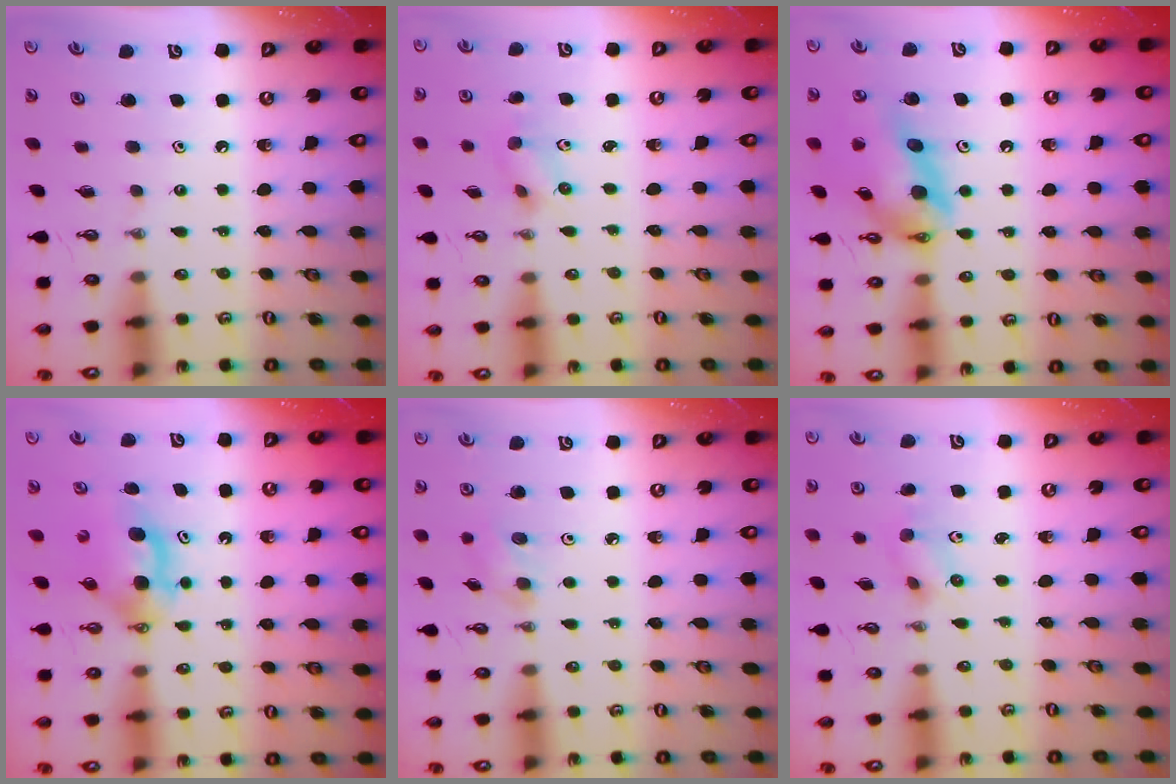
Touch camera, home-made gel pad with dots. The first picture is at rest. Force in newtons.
{"total": 2.8, "press": 2.6, "slide": 1.1}
{"total": 15.2, "press": 15.2, "slide": 1.5}
{"total": 5.8, "press": 5.6, "slide": 1.2}
{"total": 6.1, "press": 5.8, "slide": 1.9}
{"total": 2.8, "press": 2.6, "slide": 1.1}